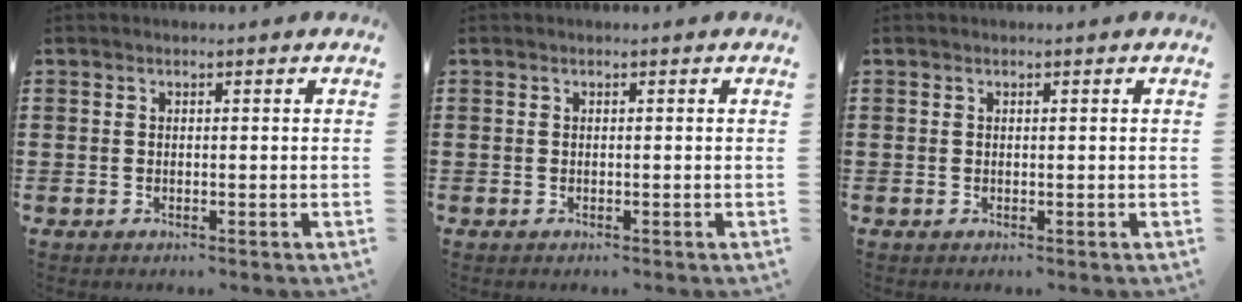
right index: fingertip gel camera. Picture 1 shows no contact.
{"total": 0.0}
{"total": 0.0}